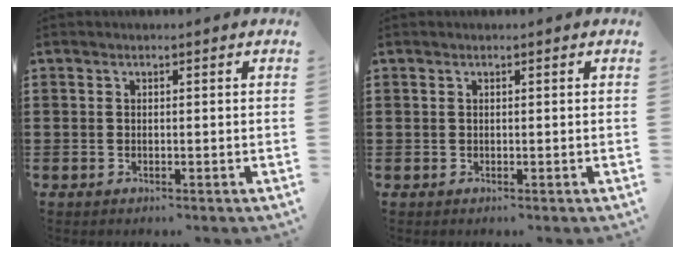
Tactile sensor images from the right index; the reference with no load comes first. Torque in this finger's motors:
{"motor_torque": [-1.09, 1.05, -0.60, -0.21]}